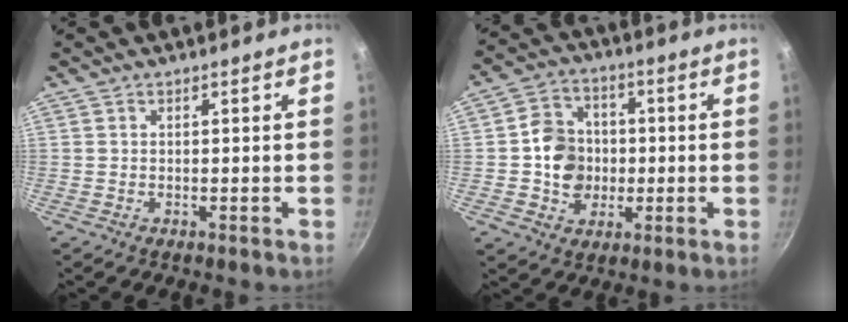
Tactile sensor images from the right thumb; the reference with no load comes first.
{"total": 10.5, "force": [-0.6, 8.8, 5.6], "torque": [-0.062, 0.017, -0.014]}